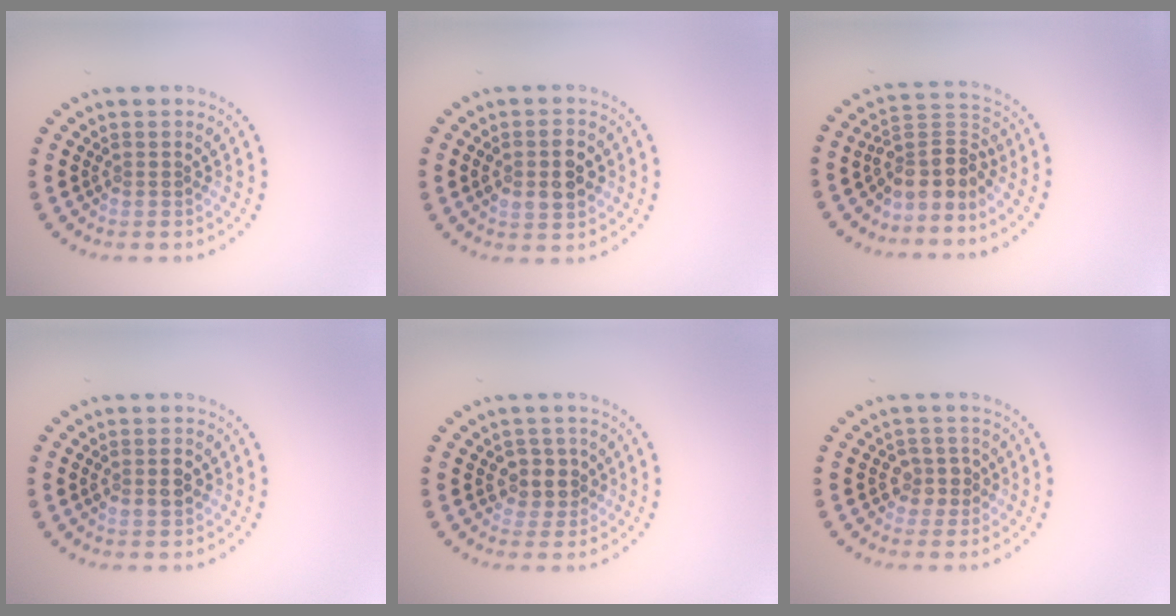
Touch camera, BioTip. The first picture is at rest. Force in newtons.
{"total": 3.8, "press": 3.7, "slide": 0.3}
{"total": 3.8, "press": 2.8, "slide": 2.5}
{"total": 2.0, "press": 2.0, "slide": 0.3}
{"total": 2.6, "press": 2.3, "slide": 1.1}
{"total": 2.4, "press": 2.2, "slide": 0.8}